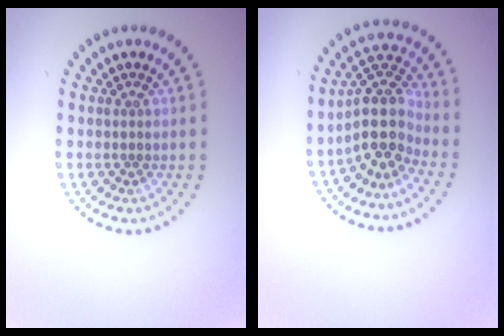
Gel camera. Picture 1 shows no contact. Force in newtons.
{"total": 4.7, "press": 3.8, "slide": 2.8}